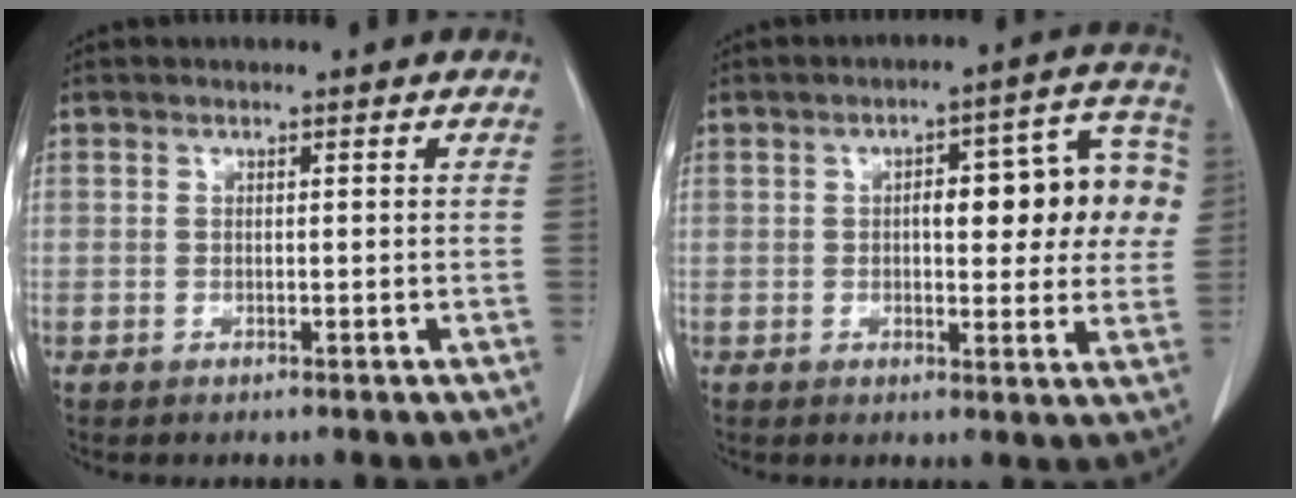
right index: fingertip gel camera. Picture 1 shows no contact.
{"total": 13.3, "force": [1.8, 4.7, 12.4], "torque": [-0.145, 0.038, 0.023]}